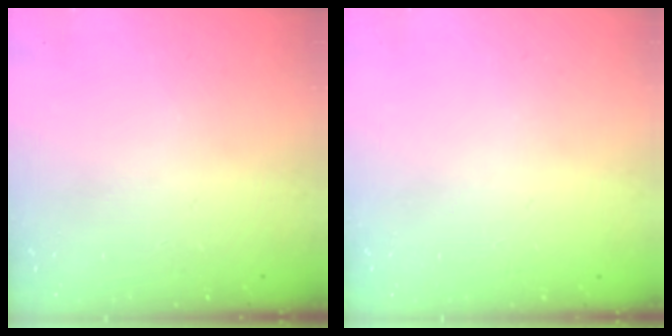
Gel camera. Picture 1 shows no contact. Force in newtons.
{"total": 0.0}